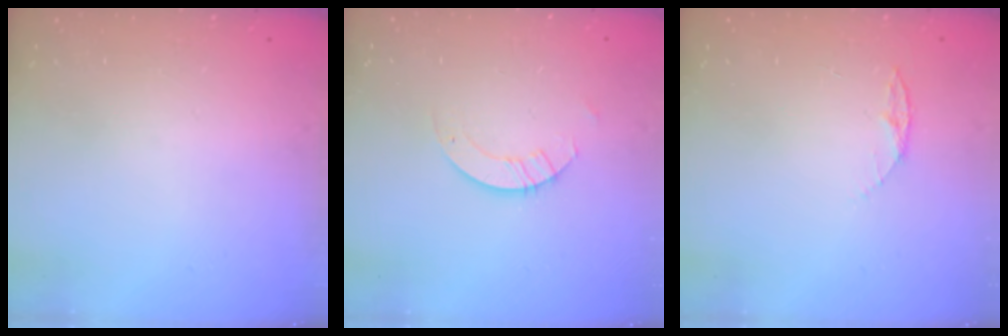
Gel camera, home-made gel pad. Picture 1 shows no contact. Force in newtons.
{"total": 2.6, "press": 2.6, "slide": 0.2}
{"total": 4.4, "press": 4.4, "slide": 0.5}